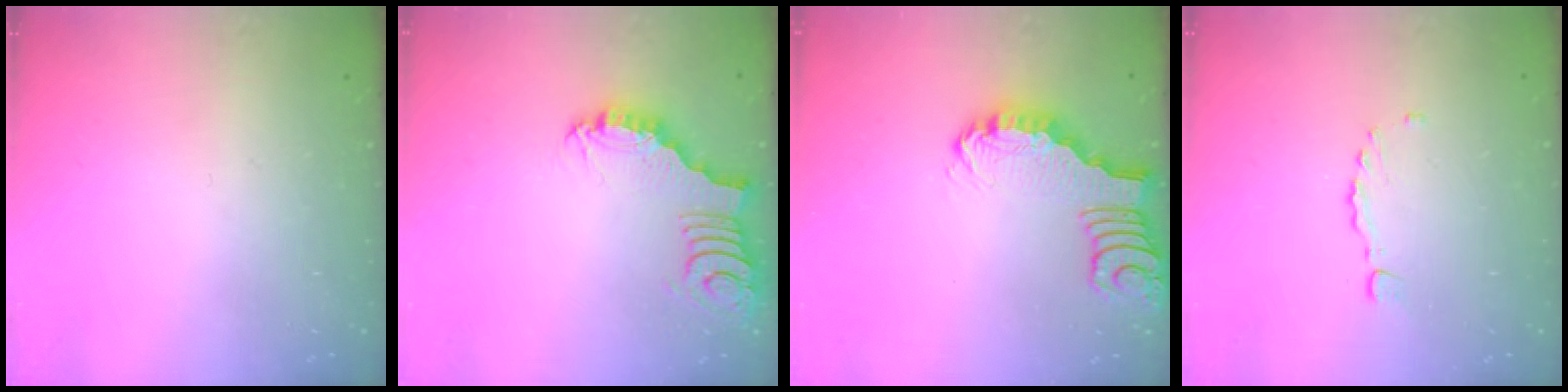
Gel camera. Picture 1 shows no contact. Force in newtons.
{"total": 2.3, "press": 2.3, "slide": 0.4}
{"total": 2.7, "press": 2.7, "slide": 0.4}
{"total": 1.4, "press": 1.3, "slide": 0.3}